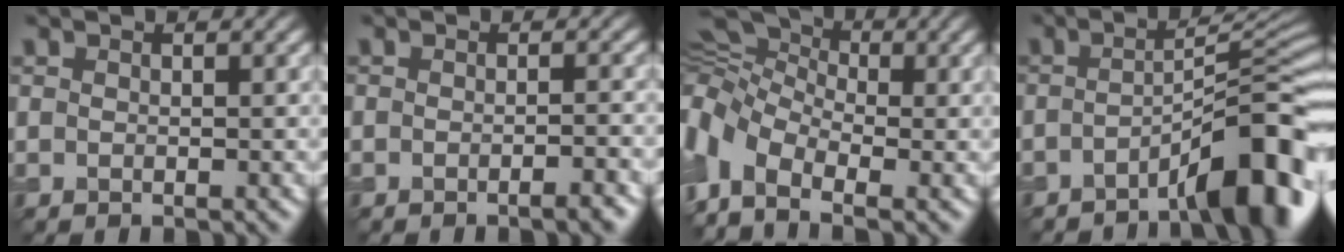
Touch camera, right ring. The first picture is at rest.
{"total": 2.2, "force": [-1.3, 0.3, 1.7], "torque": [-0.015, 0.012, -0.016]}
{"total": 8.1, "force": [-2.0, 5.0, 6.0], "torque": [-0.151, 0.006, -0.034]}
{"total": 8.8, "force": [-4.8, 1.7, 7.2], "torque": [-0.088, 0.030, -0.072]}